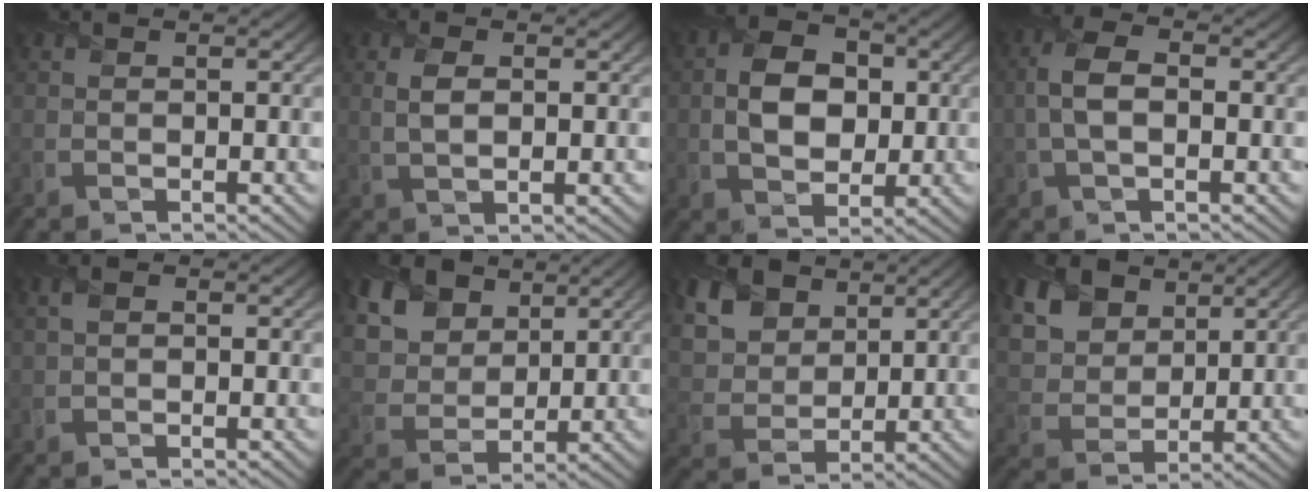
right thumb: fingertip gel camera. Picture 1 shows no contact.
{"total": 3.1, "force": [0.3, 1.4, 2.8], "torque": [-0.068, -0.004, 0.008]}
{"total": 7.6, "force": [0.1, 5.3, 5.4], "torque": [-0.105, 0.001, -0.002]}
{"total": 4.7, "force": [-0.3, 2.3, 4.1], "torque": [-0.099, 0.003, -0.010]}
{"total": 1.7, "force": [0.3, 1.1, 1.3], "torque": [-0.035, 0.003, 0.005]}
{"total": 13.3, "force": [7.0, 9.0, 6.9], "torque": [-0.205, 0.014, 0.139]}
{"total": 10.2, "force": [5.3, 6.8, 5.6], "torque": [-0.171, 0.008, 0.102]}
{"total": 11.5, "force": [6.0, 7.7, 6.1], "torque": [-0.192, 0.006, 0.120]}